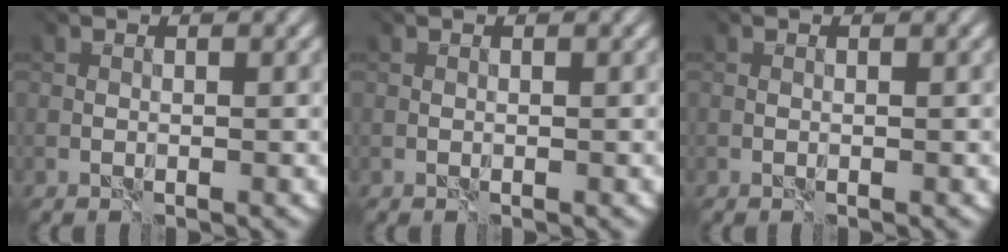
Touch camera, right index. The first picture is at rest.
{"total": 0.0}
{"total": 0.0}